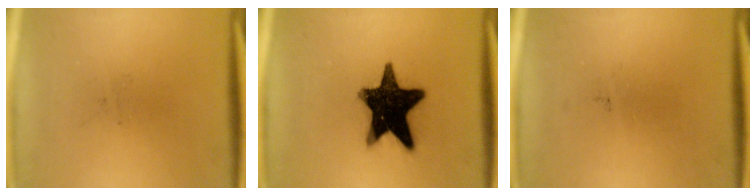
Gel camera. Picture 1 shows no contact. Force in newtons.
{"total": 17.9}
{"total": 0.0}